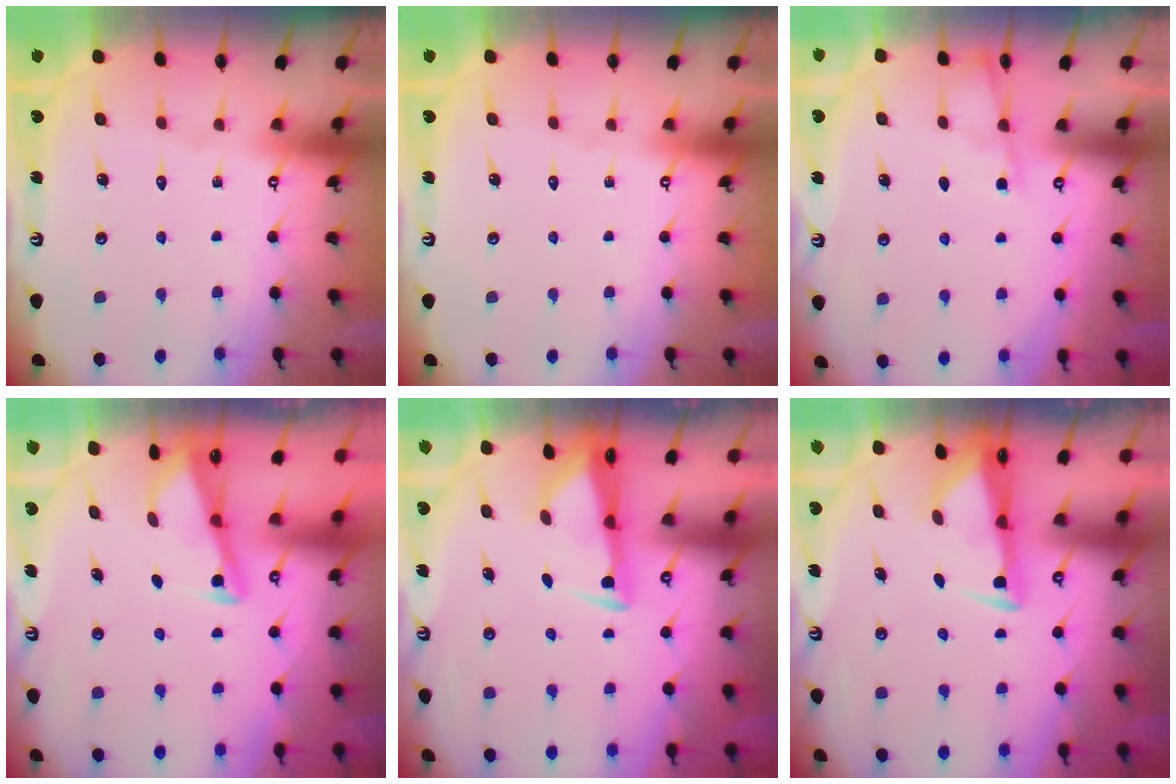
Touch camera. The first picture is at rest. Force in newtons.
{"total": 0.0}
{"total": 3.3, "press": 3.3, "slide": 0.4}
{"total": 2.8, "press": 2.7, "slide": 0.4}
{"total": 2.9, "press": 2.8, "slide": 1.0}
{"total": 2.9, "press": 2.8, "slide": 1.0}